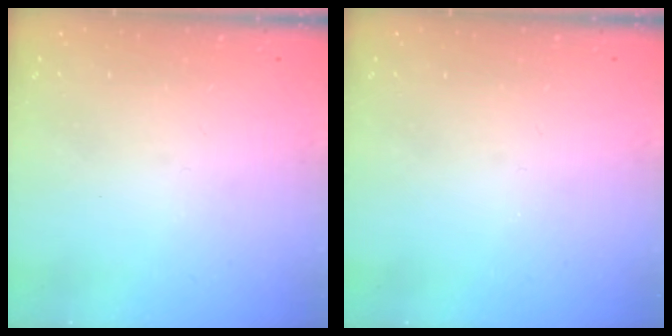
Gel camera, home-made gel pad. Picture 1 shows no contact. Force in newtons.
{"total": 0.0}